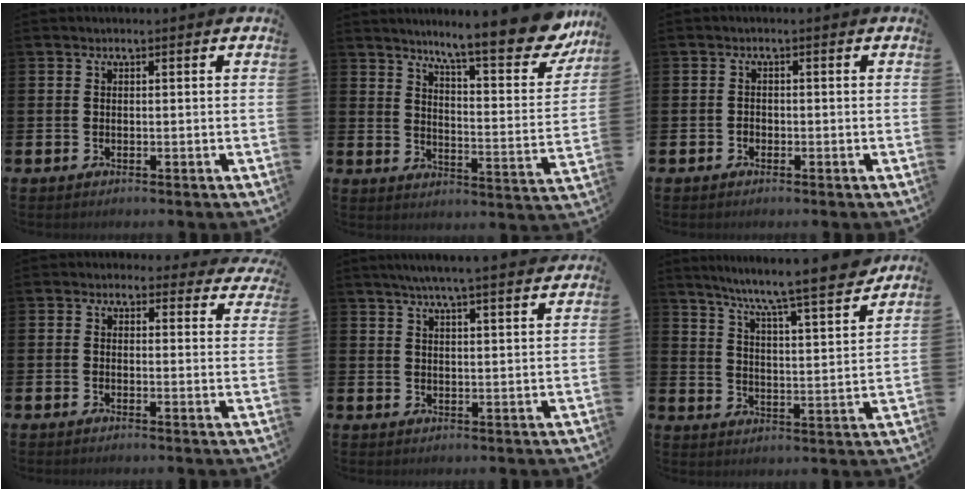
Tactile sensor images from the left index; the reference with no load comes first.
{"total": 11.3, "force": [9.2, 1.6, 6.2], "torque": [-0.107, -0.067, 0.147]}
{"total": 0.9, "force": [-0.5, 0.7, 0.1], "torque": [-0.002, 0.003, -0.012]}
{"total": 2.3, "force": [2.1, 1.1, -0.1], "torque": [0.004, -0.012, 0.032]}
{"total": 5.5, "force": [5.1, -0.6, 1.8], "torque": [-0.045, -0.022, 0.090]}
{"total": 8.5, "force": [7.8, -0.4, 3.4], "torque": [-0.093, -0.064, 0.128]}